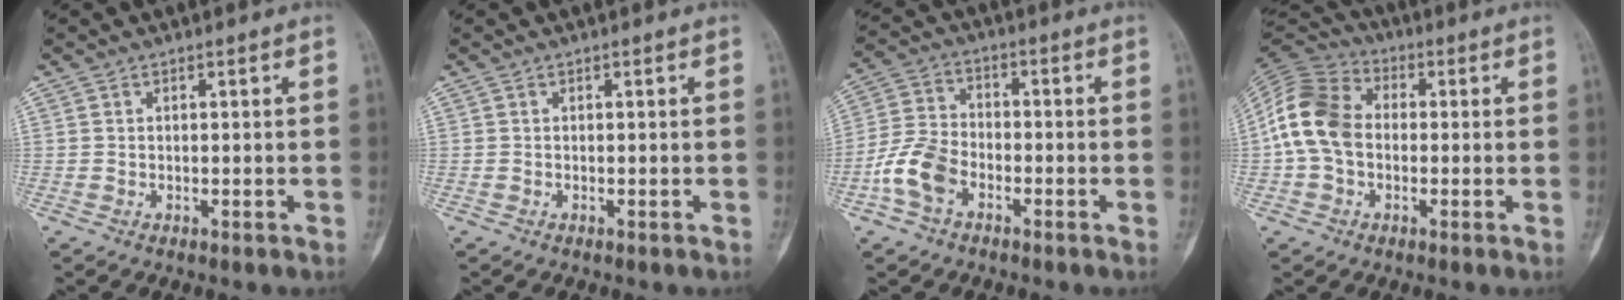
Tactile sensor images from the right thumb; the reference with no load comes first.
{"total": 0.0}
{"total": 8.6, "force": [-3.9, 5.4, 5.5], "torque": [-0.112, 0.026, -0.082]}
{"total": 12.4, "force": [-0.5, 9.2, 8.2], "torque": [-0.157, 0.031, -0.022]}